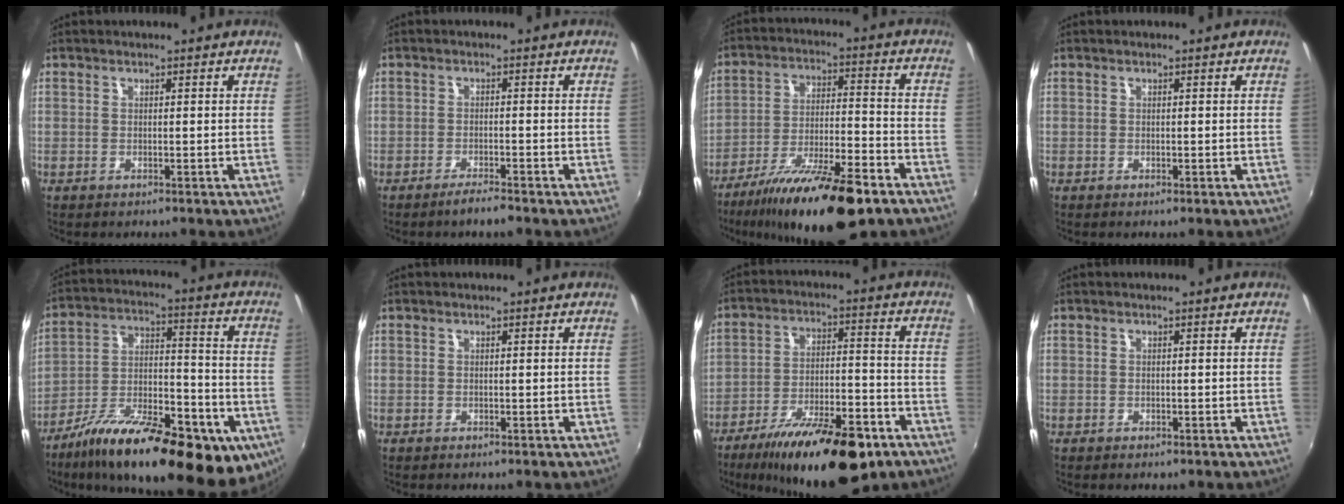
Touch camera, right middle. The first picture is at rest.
{"total": 2.8, "force": [-2.4, 0.2, 1.5], "torque": [-0.041, -0.004, -0.045]}
{"total": 20.5, "force": [-14.7, 4.3, 13.6], "torque": [-0.247, -0.036, -0.240]}
{"total": 0.0}
{"total": 27.9, "force": [-16.5, 10.1, 20.1], "torque": [-0.314, -0.022, -0.250]}
{"total": 0.0}
{"total": 21.4, "force": [-14.6, 6.7, 14.1], "torque": [-0.240, -0.028, -0.217]}
{"total": 0.6, "force": [-0.4, 0.4, 0.2], "torque": [-0.004, -0.004, -0.008]}